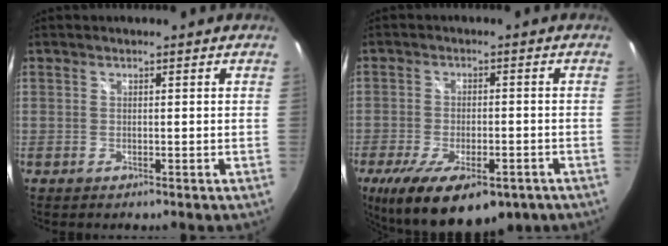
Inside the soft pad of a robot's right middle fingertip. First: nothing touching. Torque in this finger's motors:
{"motor_torque": [1.42, -0.72, 0.29, 0.21]}